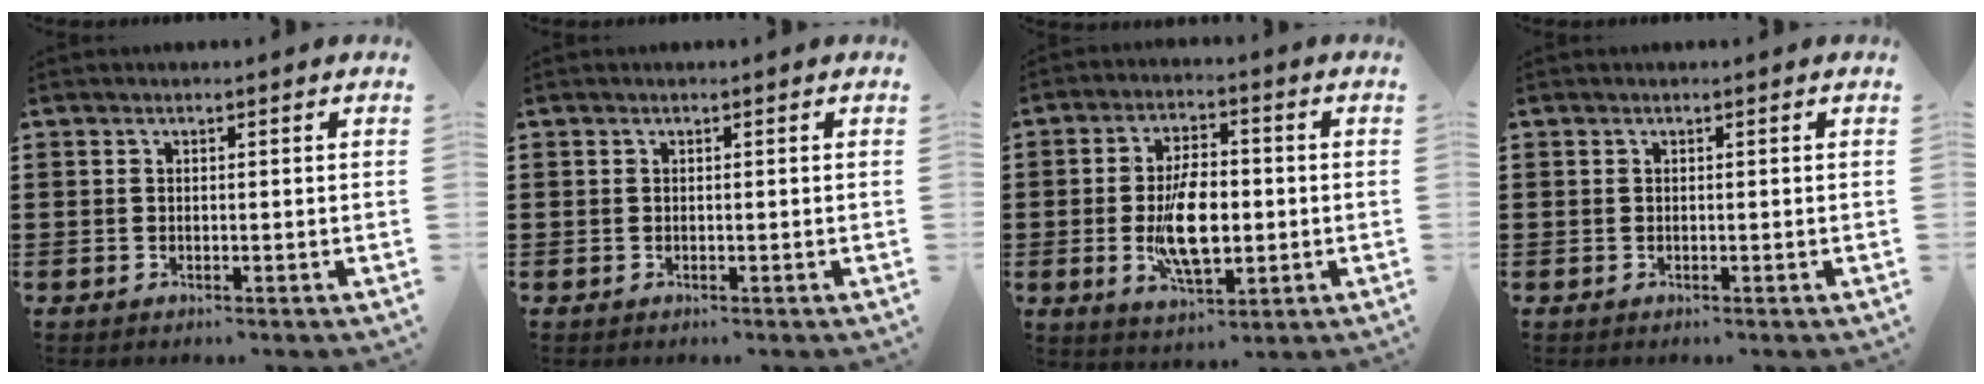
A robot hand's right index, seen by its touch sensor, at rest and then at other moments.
{"total": 0.0}
{"total": 9.6, "force": [-1.0, 4.6, 8.3], "torque": [-0.163, 0.000, -0.021]}
{"total": 0.0}